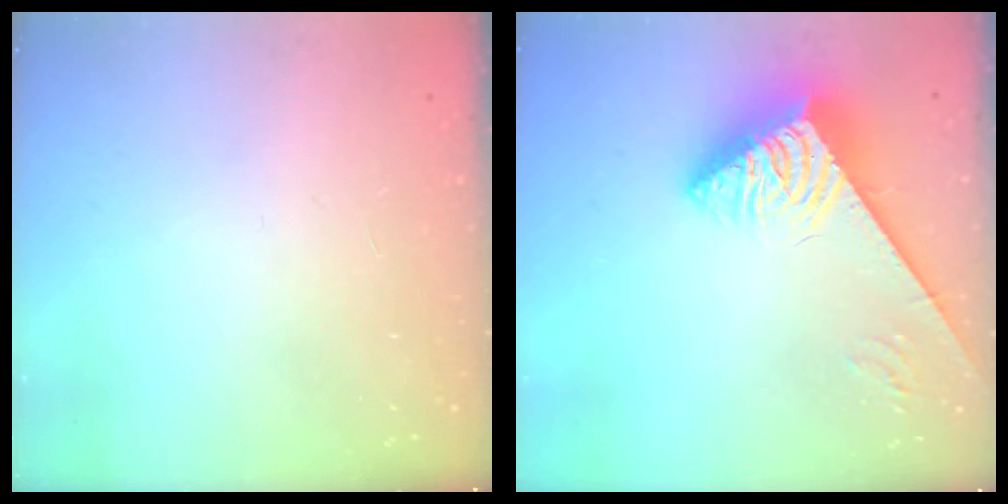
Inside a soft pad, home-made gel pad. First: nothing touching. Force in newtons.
{"total": 4.7, "press": 4.7, "slide": 0.7}